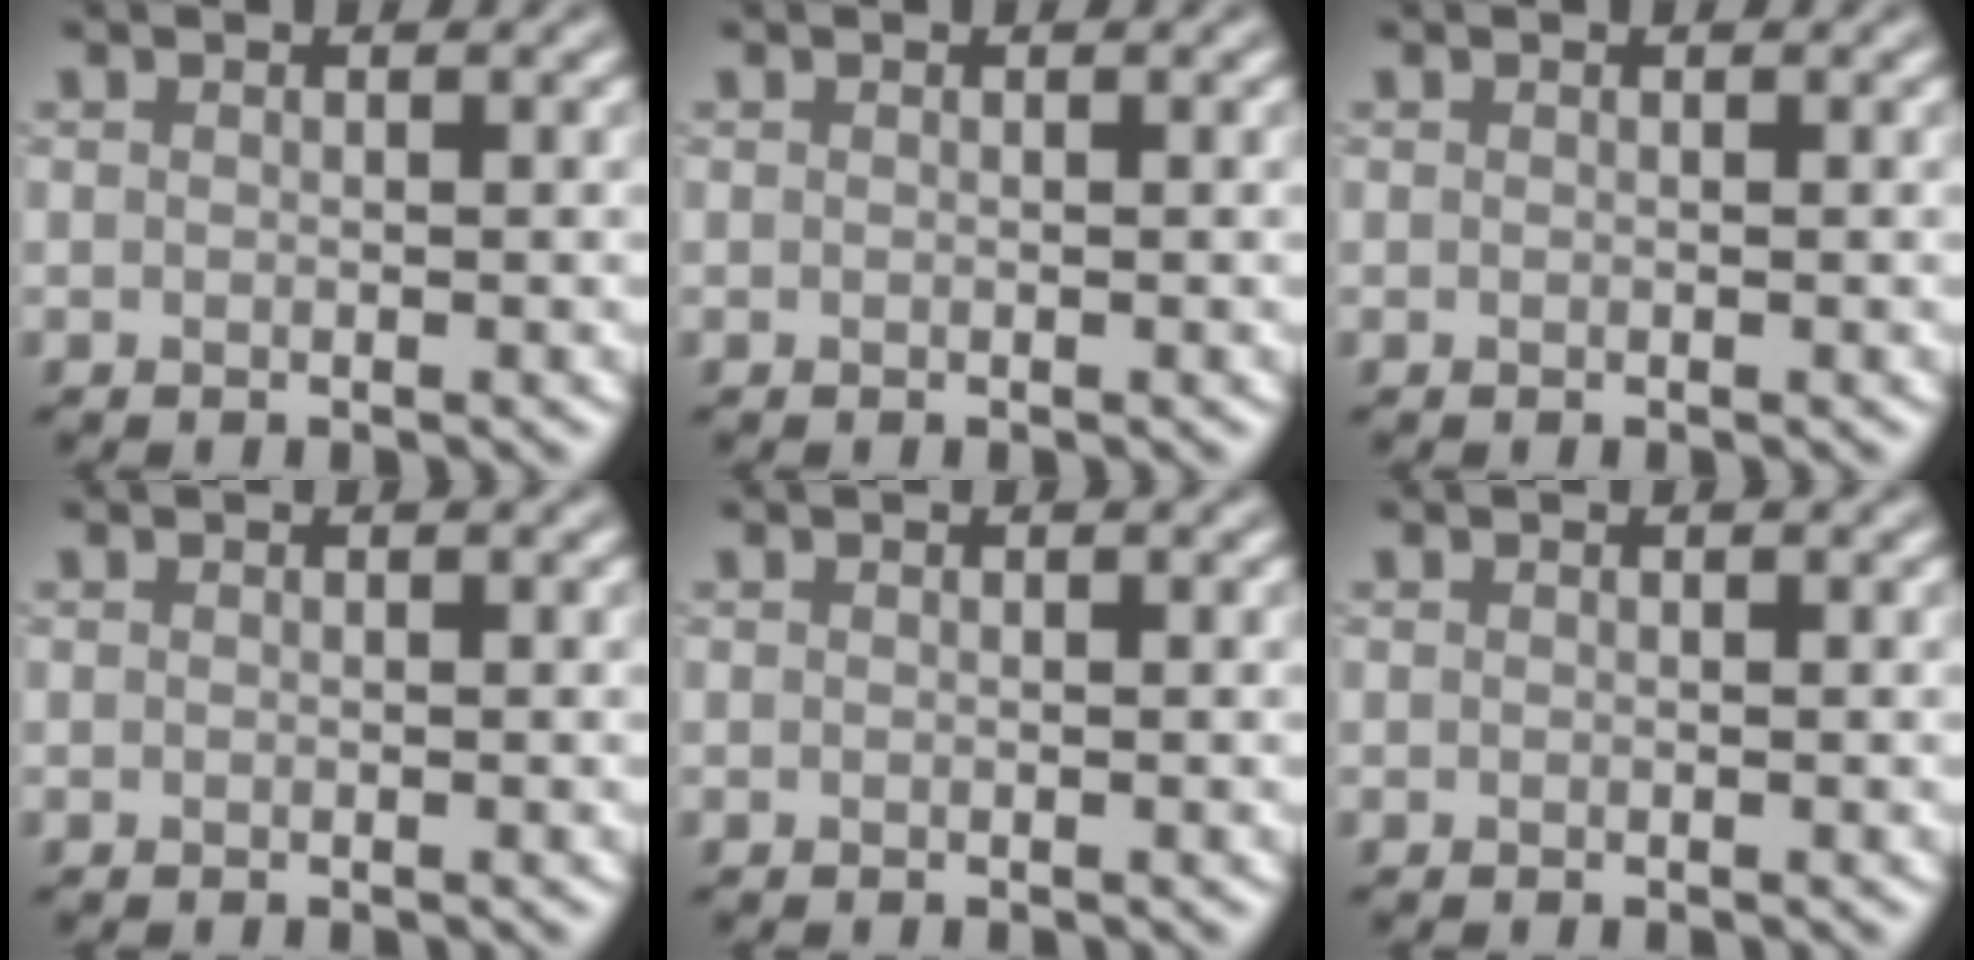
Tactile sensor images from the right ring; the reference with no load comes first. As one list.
[{"total": 0.0}, {"total": 0.0}, {"total": 0.0}, {"total": 0.0}, {"total": 0.0}]